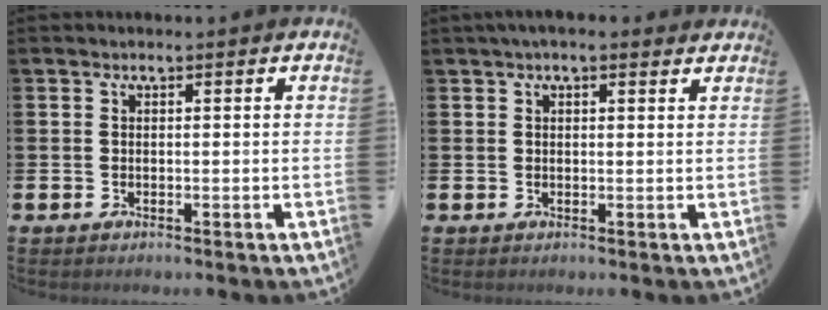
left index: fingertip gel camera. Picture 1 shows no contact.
{"total": 1.8, "force": [1.6, 0.4, 0.9], "torque": [-0.007, -0.002, 0.025]}